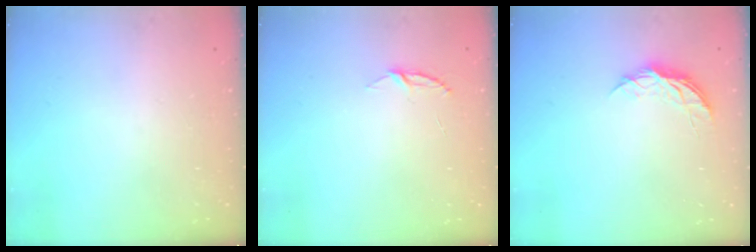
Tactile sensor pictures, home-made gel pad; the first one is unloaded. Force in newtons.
{"total": 3.9, "press": 3.8, "slide": 0.4}
{"total": 5.2, "press": 5.1, "slide": 0.5}